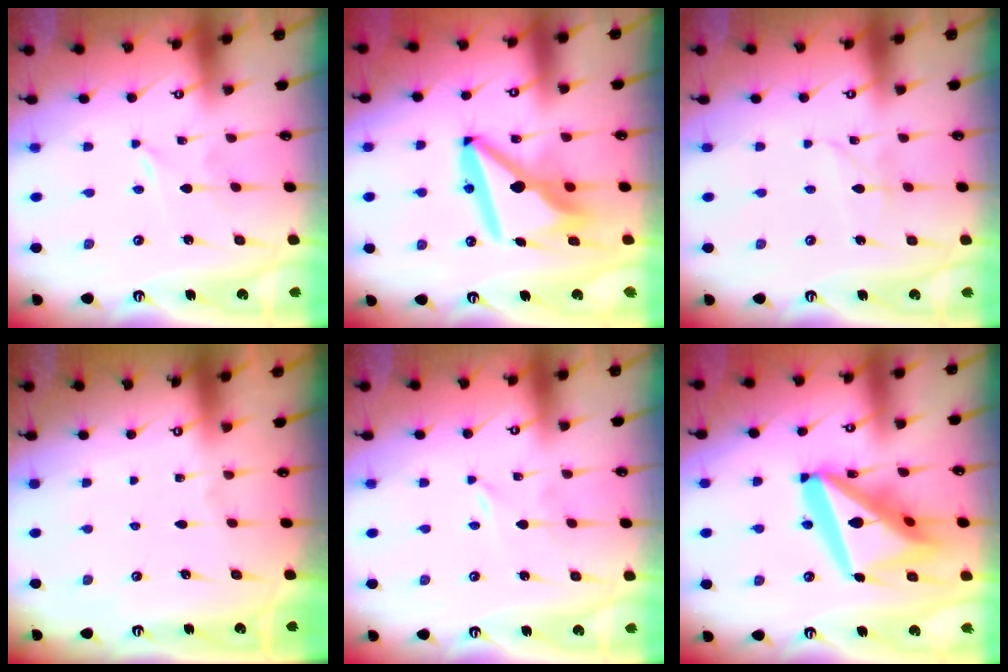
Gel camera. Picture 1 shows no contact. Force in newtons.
{"total": 13.9, "press": 13.8, "slide": 1.5}
{"total": 2.6, "press": 2.6, "slide": 0.3}
{"total": 0.0}
{"total": 0.0}
{"total": 23.3, "press": 23.1, "slide": 2.9}